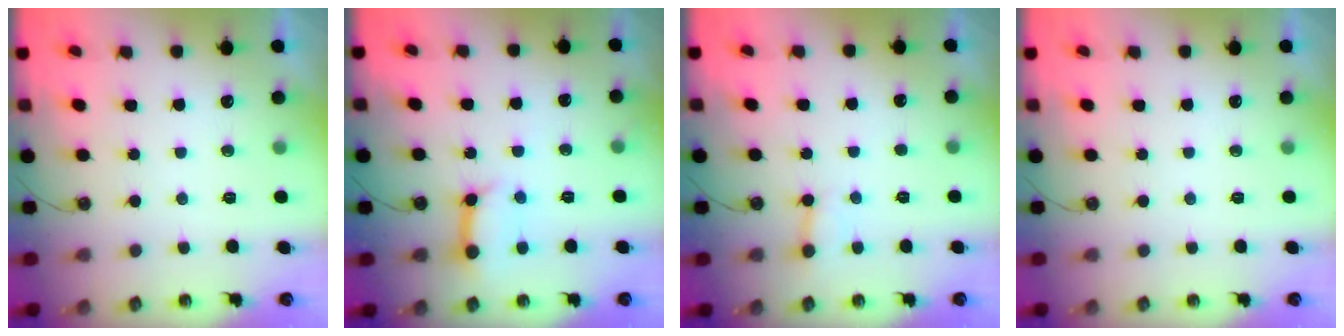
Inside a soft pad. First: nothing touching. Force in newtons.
{"total": 10.5, "press": 10.4, "slide": 1.2}
{"total": 6.4, "press": 6.4, "slide": 0.8}
{"total": 0.0}